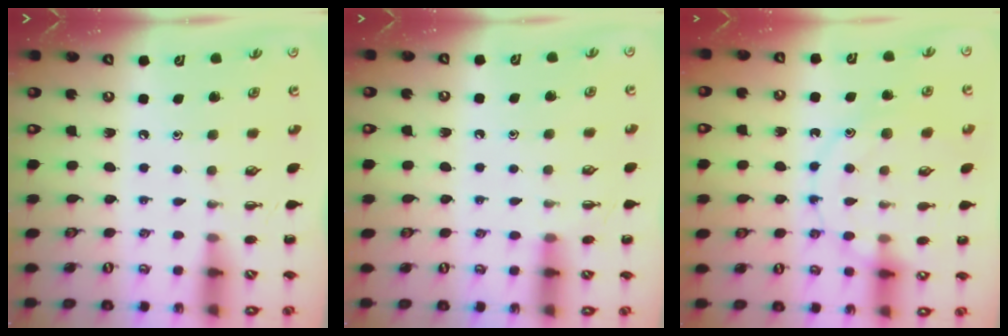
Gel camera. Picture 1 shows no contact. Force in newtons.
{"total": 7.5, "press": 7.2, "slide": 2.0}
{"total": 13.7, "press": 13.7, "slide": 0.4}